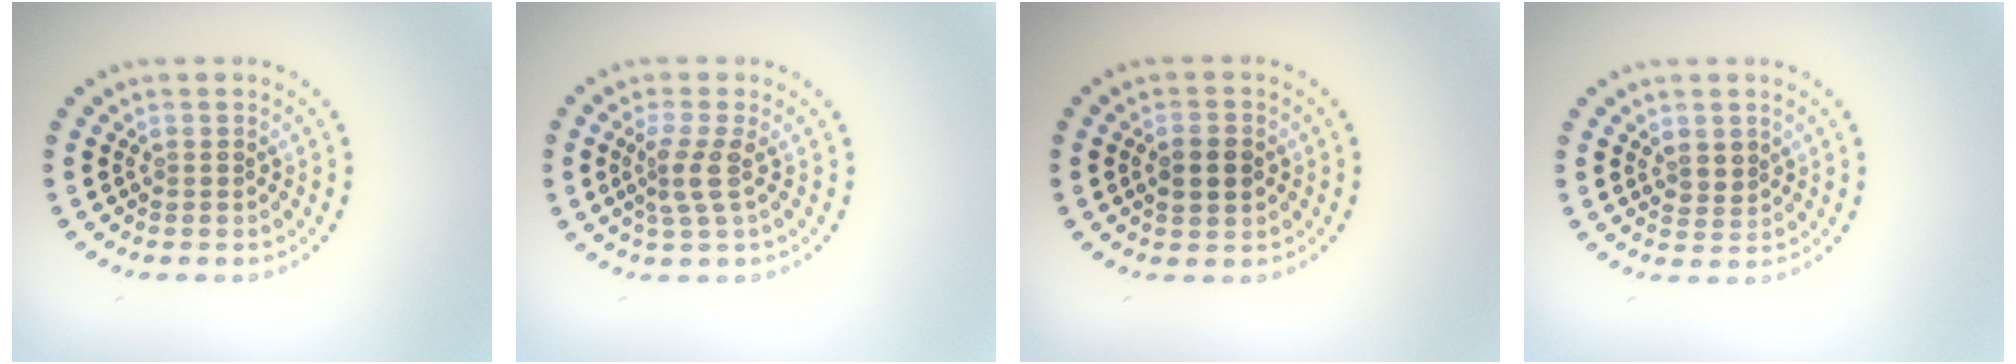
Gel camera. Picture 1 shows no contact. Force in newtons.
{"total": 2.3, "press": 1.6, "slide": 1.6}
{"total": 3.2, "press": 3.2, "slide": 0.1}
{"total": 1.5, "press": 1.4, "slide": 0.5}